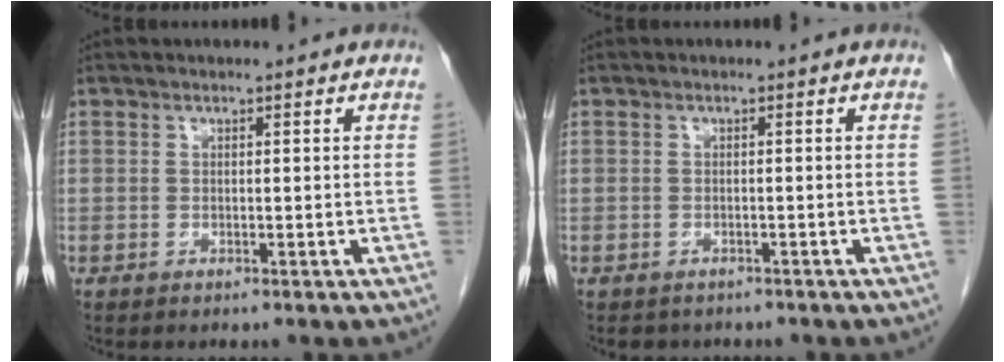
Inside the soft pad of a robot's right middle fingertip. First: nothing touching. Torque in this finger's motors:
{"motor_torque": [0.03, -0.02, -0.01, -0.01]}